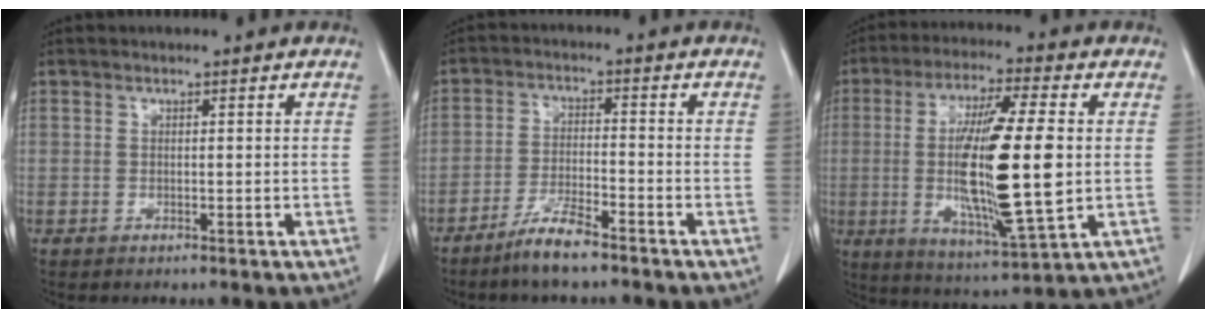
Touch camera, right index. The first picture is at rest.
{"total": 5.9, "force": [-4.6, 0.5, 3.6], "torque": [-0.075, -0.010, -0.089]}
{"total": 17.9, "force": [-0.3, 1.8, 17.8], "torque": [-0.331, -0.020, -0.005]}